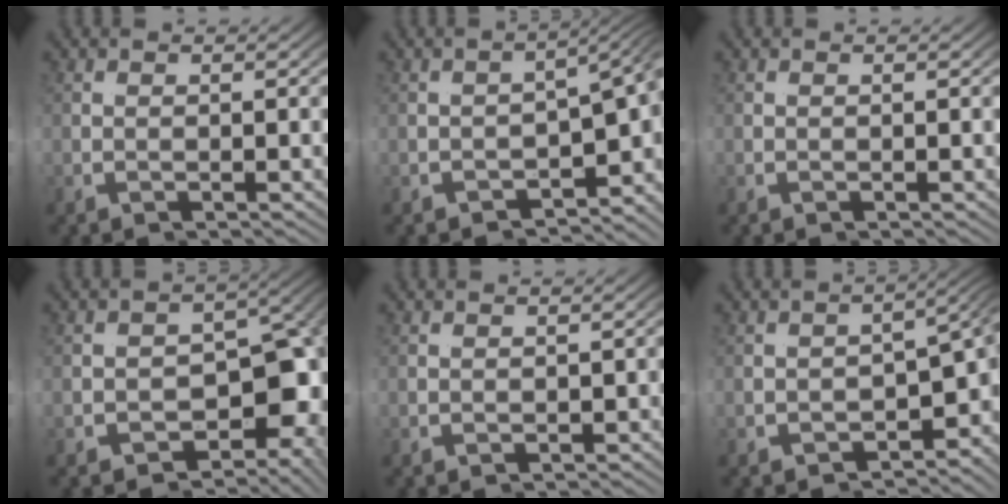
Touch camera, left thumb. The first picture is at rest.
{"total": 8.1, "force": [-1.7, 4.0, 6.8], "torque": [-0.074, 0.000, -0.016]}
{"total": 0.0}
{"total": 11.0, "force": [-1.5, 7.4, 8.0], "torque": [-0.108, -0.028, -0.012]}
{"total": 1.2, "force": [-0.4, 1.2, 0.1], "torque": [0.003, -0.004, -0.003]}
{"total": 8.6, "force": [-1.6, 4.8, 6.9], "torque": [-0.080, -0.013, -0.006]}